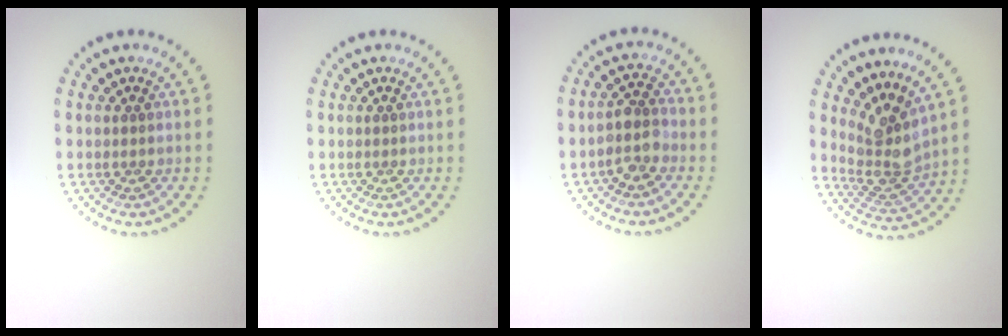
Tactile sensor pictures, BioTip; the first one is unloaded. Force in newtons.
{"total": 0.0}
{"total": 2.8, "press": 2.4, "slide": 1.4}
{"total": 3.9, "press": 3.0, "slide": 2.6}